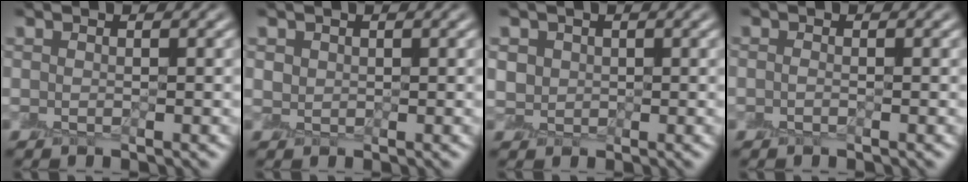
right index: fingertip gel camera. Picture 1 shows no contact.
{"total": 1.0, "force": [0.4, 0.9, 0.2], "torque": [-0.004, 0.001, 0.016]}
{"total": 2.0, "force": [0.4, 1.9, 0.5], "torque": [-0.014, 0.002, 0.012]}
{"total": 0.5, "force": [-0.5, 0.1, 0.1], "torque": [-0.001, 0.002, -0.009]}